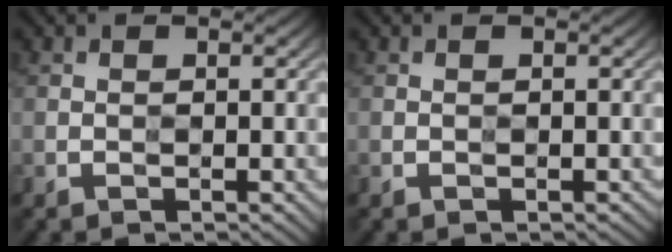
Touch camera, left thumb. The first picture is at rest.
{"total": 0.0}